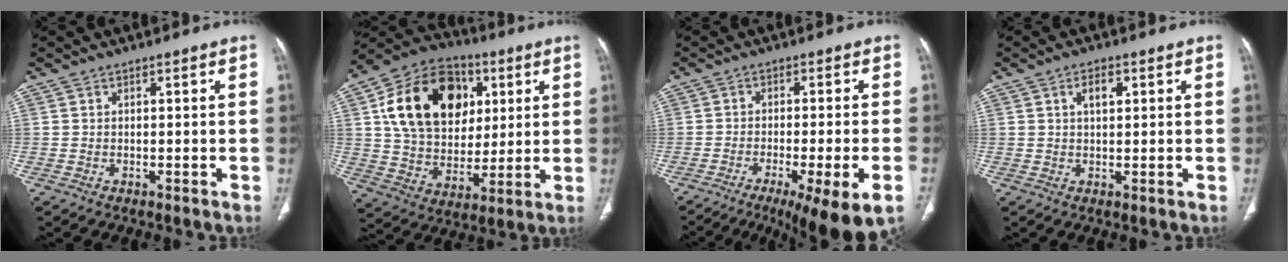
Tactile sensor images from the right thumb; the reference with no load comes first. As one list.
[{"total": 22.7, "force": [6.5, 16.6, 14.1], "torque": [-0.222, 0.002, 0.112]}, {"total": 13.8, "force": [-7.9, 1.5, 11.2], "torque": [-0.154, -0.002, -0.121]}, {"total": 3.3, "force": [1.2, 1.7, 2.6], "torque": [-0.040, 0.000, 0.021]}]